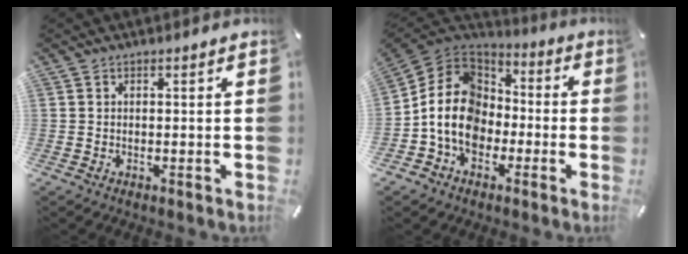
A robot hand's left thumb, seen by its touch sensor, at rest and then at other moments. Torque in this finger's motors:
{"motor_torque": [0.65, 2.60, 1.05, 0.66, 0.43]}